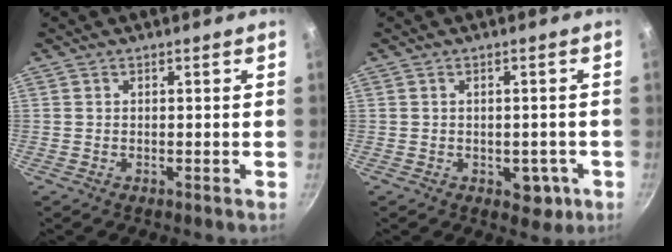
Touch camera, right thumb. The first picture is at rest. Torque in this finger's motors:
{"motor_torque": [0.70, 0.38, 0.53, -0.04, -0.03]}